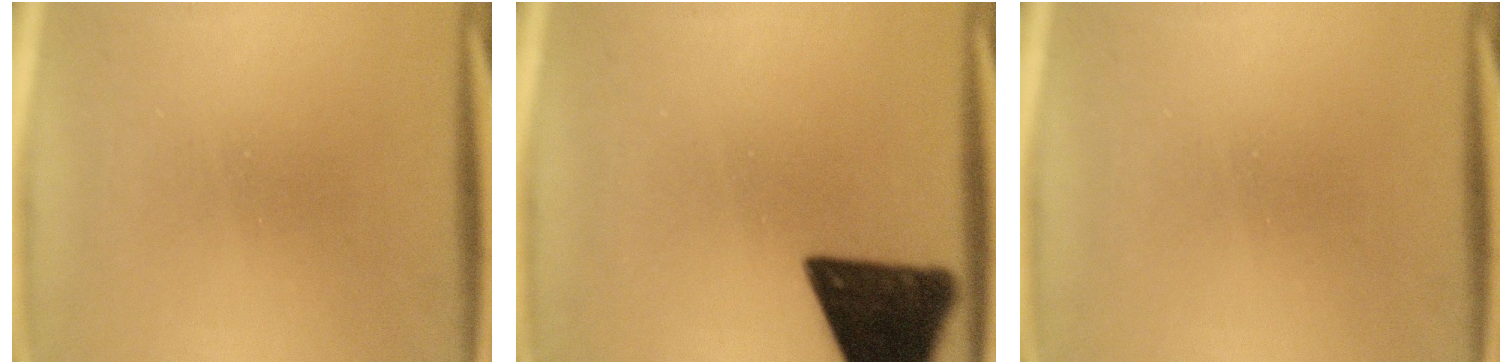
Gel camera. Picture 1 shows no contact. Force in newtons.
{"total": 13.4}
{"total": 0.0}